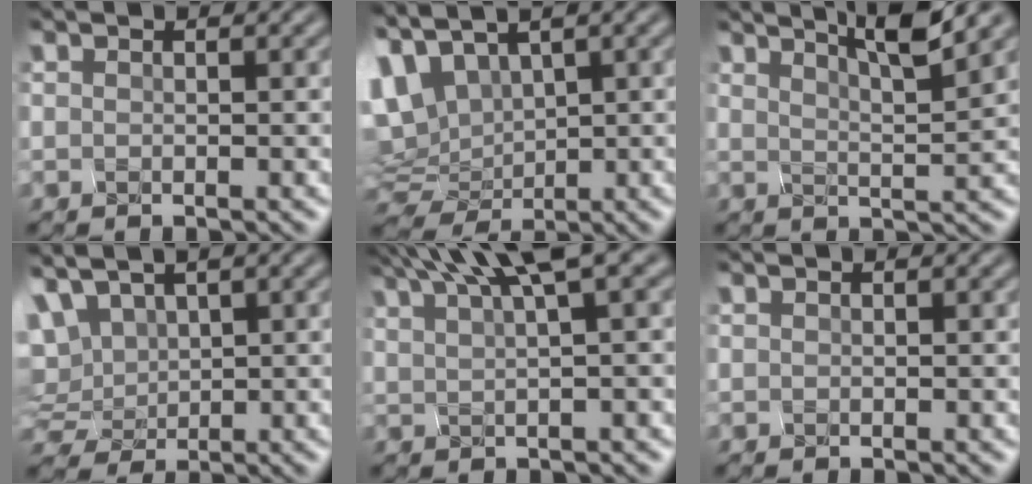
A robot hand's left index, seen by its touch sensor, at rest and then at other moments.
{"total": 4.9, "force": [2.8, 2.9, 2.8], "torque": [-0.087, 0.008, 0.063]}
{"total": 5.3, "force": [3.9, 0.5, 3.6], "torque": [-0.050, 0.014, 0.054]}
{"total": 5.4, "force": [3.5, 2.9, 2.9], "torque": [-0.093, 0.021, 0.074]}
{"total": 7.0, "force": [4.7, 1.2, 5.1], "torque": [-0.054, 0.029, 0.068]}
{"total": 0.0}